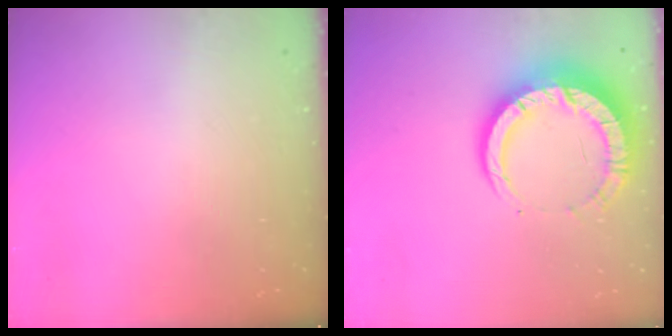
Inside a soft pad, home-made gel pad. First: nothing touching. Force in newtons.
{"total": 13.3, "press": 13.2, "slide": 1.3}